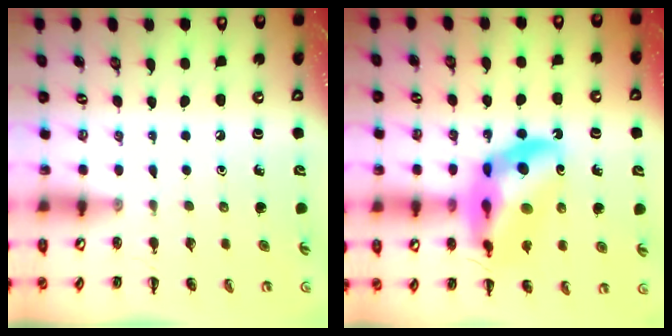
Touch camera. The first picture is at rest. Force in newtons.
{"total": 18.9, "press": 18.3, "slide": 4.4}